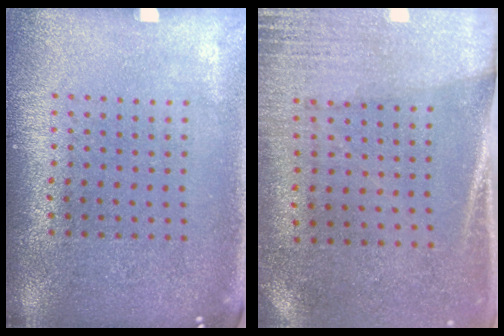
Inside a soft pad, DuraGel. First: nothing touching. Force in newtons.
{"total": 2.7, "press": 2.4, "slide": 1.3}